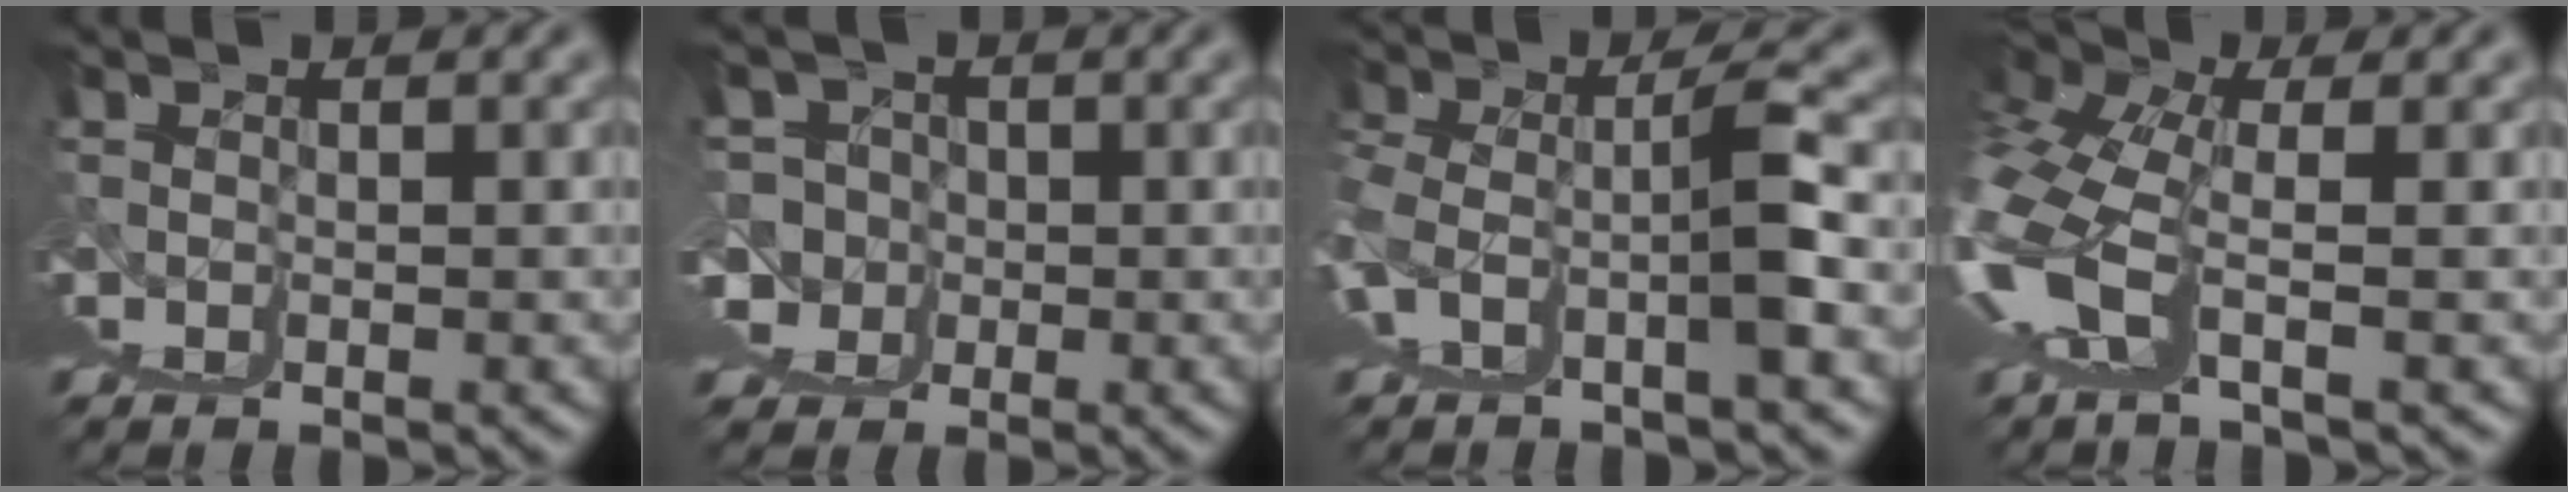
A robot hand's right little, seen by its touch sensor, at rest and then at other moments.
{"total": 2.0, "force": [1.0, 0.9, 1.5], "torque": [-0.006, -0.016, 0.027]}
{"total": 2.6, "force": [0.2, 0.4, 2.5], "torque": [-0.062, 0.001, 0.013]}
{"total": 4.4, "force": [2.1, -3.5, 1.8], "torque": [-0.024, 0.016, 0.038]}